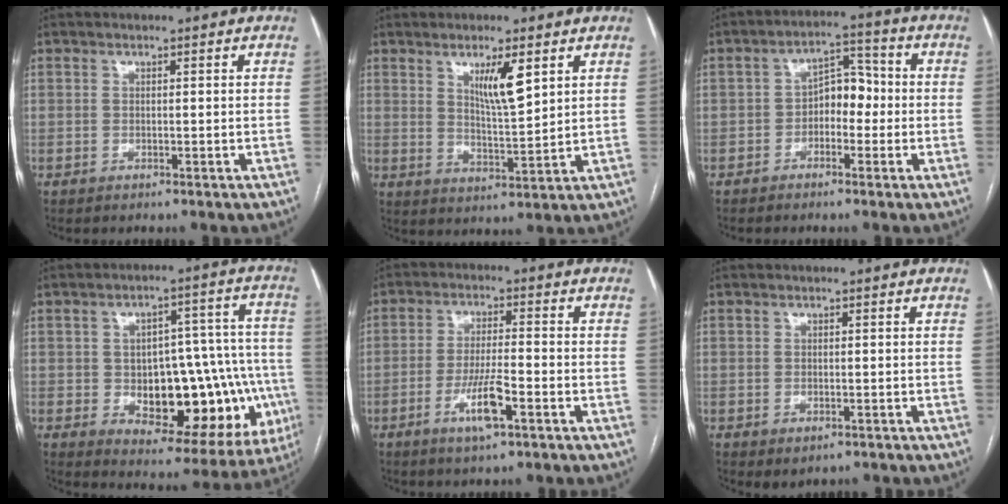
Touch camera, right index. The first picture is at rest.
{"total": 6.6, "force": [3.2, 1.0, 5.7], "torque": [-0.100, -0.011, 0.060]}
{"total": 5.8, "force": [-1.2, 3.4, 4.5], "torque": [-0.068, 0.028, -0.023]}
{"total": 21.4, "force": [-4.4, 10.2, 18.3], "torque": [-0.188, 0.042, -0.028]}
{"total": 6.8, "force": [-3.2, 0.8, 6.0], "torque": [-0.116, -0.006, -0.055]}
{"total": 2.1, "force": [-1.0, 1.3, 1.3], "torque": [-0.016, -0.001, 0.000]}